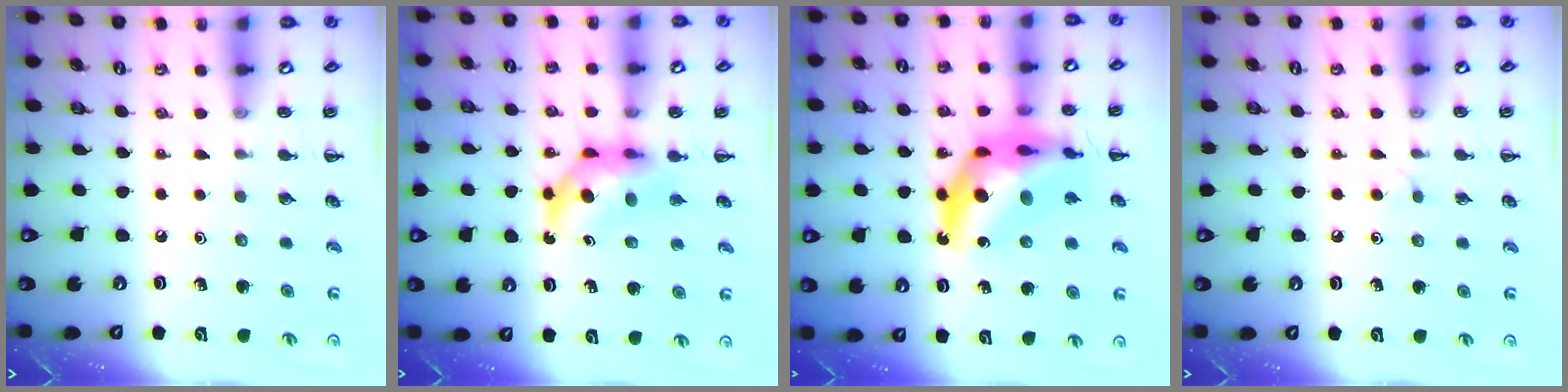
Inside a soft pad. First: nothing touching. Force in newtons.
{"total": 6.7, "press": 6.5, "slide": 1.5}
{"total": 16.3, "press": 15.7, "slide": 4.5}
{"total": 2.5, "press": 2.2, "slide": 1.0}